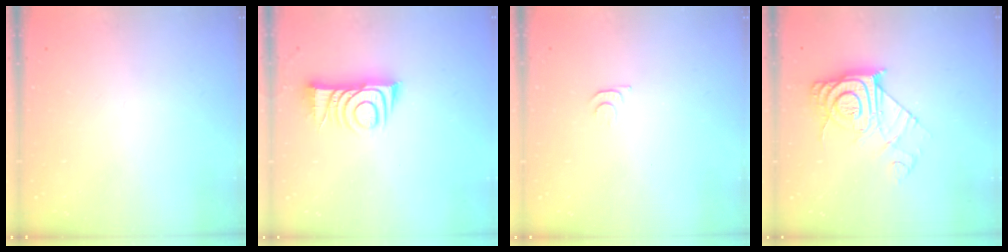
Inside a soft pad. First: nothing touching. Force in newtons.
{"total": 9.3, "press": 9.3, "slide": 0.6}
{"total": 4.3, "press": 4.2, "slide": 0.5}
{"total": 12.3, "press": 12.3, "slide": 1.1}